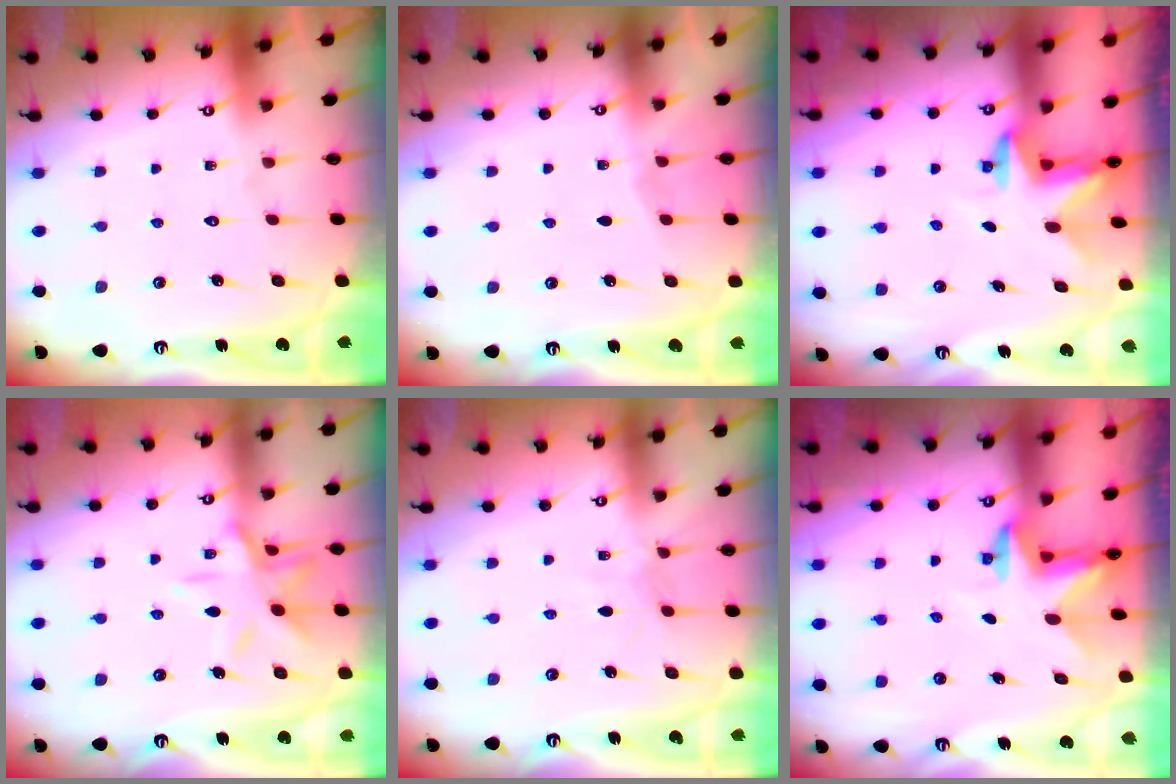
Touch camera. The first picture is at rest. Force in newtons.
{"total": 2.3, "press": 2.3, "slide": 0.4}
{"total": 2.4, "press": 2.3, "slide": 0.4}
{"total": 12.0, "press": 11.9, "slide": 0.8}
{"total": 3.3, "press": 3.3, "slide": 0.4}
{"total": 2.4, "press": 2.3, "slide": 0.4}